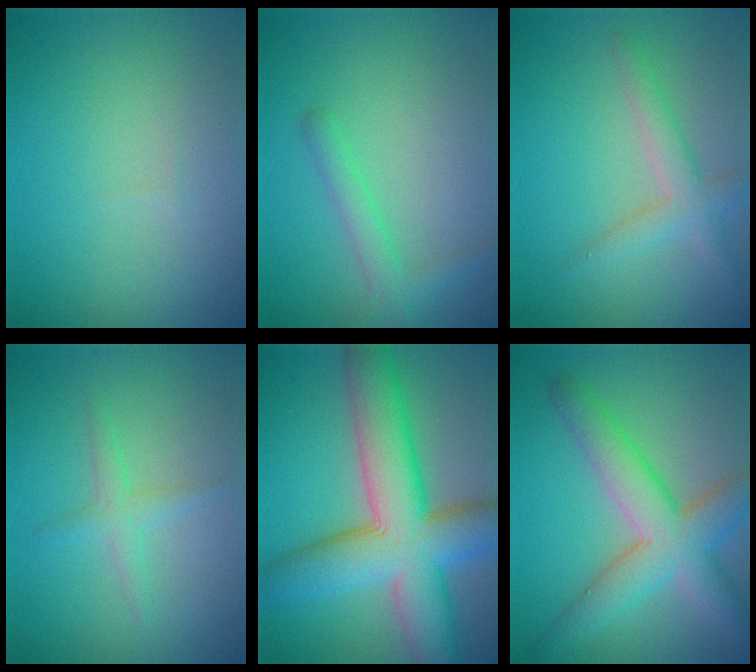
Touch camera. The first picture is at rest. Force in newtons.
{"total": 2.0, "press": 2.0, "slide": 0.2}
{"total": 2.6, "press": 2.6, "slide": 0.1}
{"total": 1.7, "press": 1.7, "slide": 0.1}
{"total": 10.5, "press": 10.5, "slide": 0.4}
{"total": 6.6, "press": 6.6, "slide": 0.4}